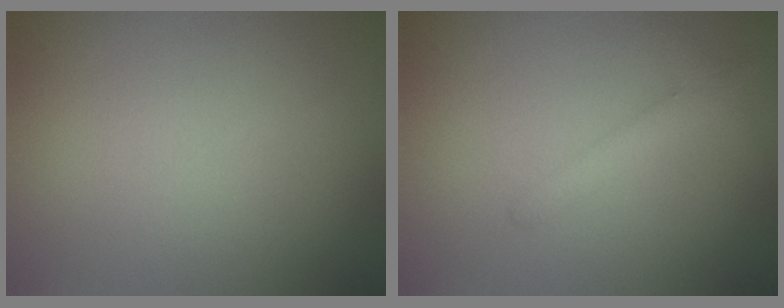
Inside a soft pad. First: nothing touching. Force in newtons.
{"total": 2.2, "press": 2.2, "slide": 0.1}